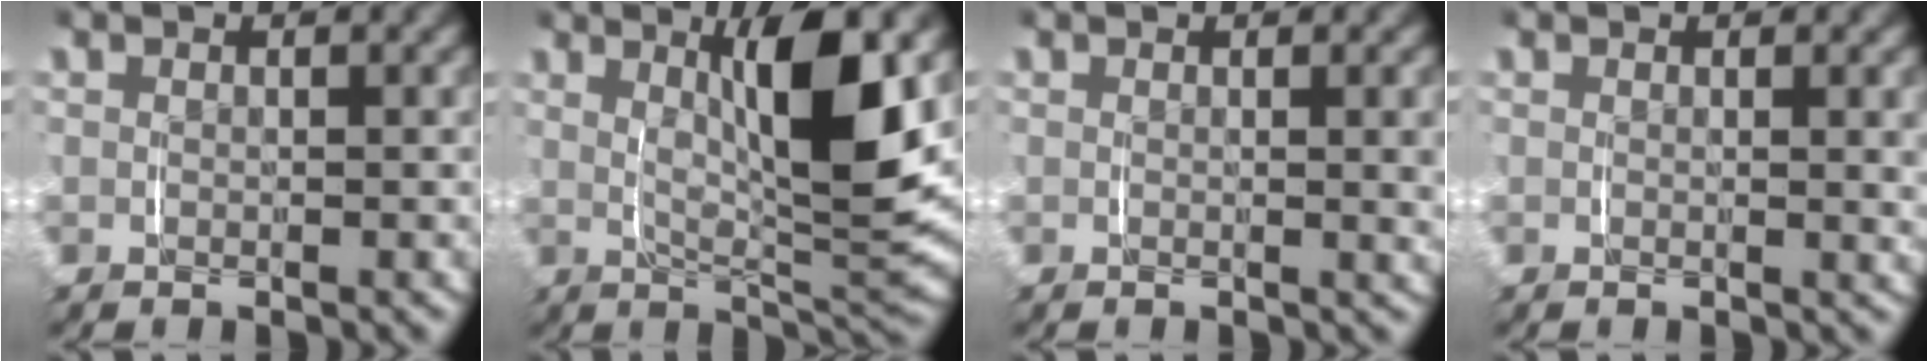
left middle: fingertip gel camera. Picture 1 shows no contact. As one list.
[{"total": 8.5, "force": [1.9, 1.8, 8.1], "torque": [-0.136, -0.007, 0.034]}, {"total": 1.6, "force": [0.5, -0.1, 1.5], "torque": [-0.018, -0.004, 0.009]}, {"total": 1.1, "force": [0.5, -0.3, 0.9], "torque": [-0.013, -0.005, 0.008]}]